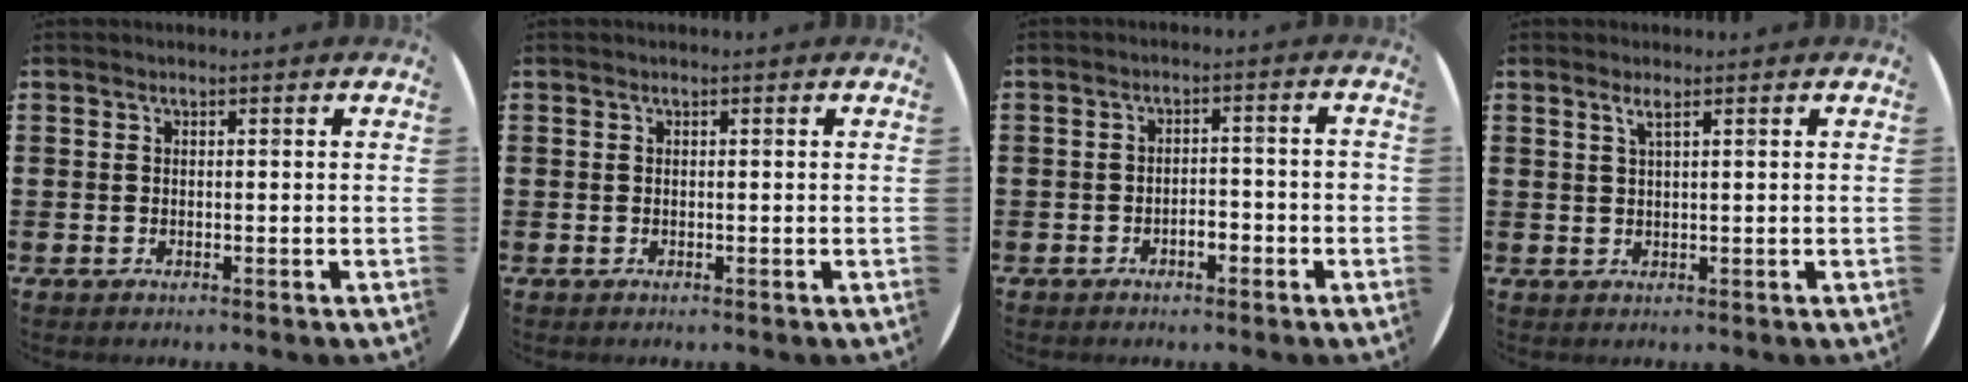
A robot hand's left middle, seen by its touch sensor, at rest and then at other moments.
{"total": 0.0}
{"total": 2.3, "force": [-1.4, 1.0, 1.5], "torque": [-0.029, 0.004, -0.029]}
{"total": 1.4, "force": [0.7, 0.0, 1.2], "torque": [-0.024, 0.001, 0.012]}